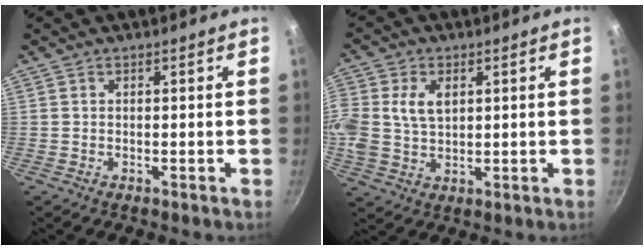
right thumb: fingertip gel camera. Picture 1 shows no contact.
{"total": 9.7, "force": [2.1, 6.9, 6.5], "torque": [-0.135, 0.002, 0.037]}